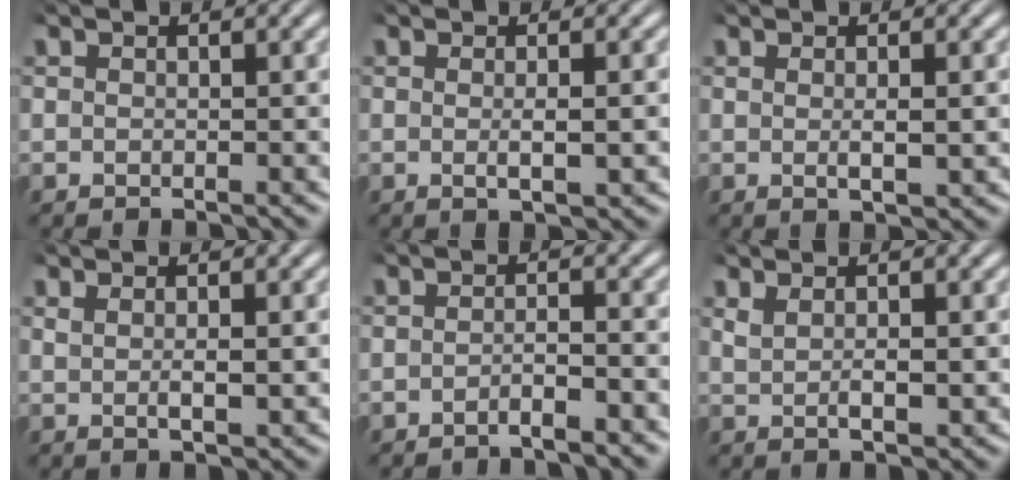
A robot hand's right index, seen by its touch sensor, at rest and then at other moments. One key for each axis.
{"total": 1.7, "fx": -0.3, "fy": -0.2, "fz": 1.6, "tx": -0.030, "ty": -0.005, "tz": -0.002}
{"total": 1.6, "fx": 0.1, "fy": -0.3, "fz": 1.6, "tx": -0.026, "ty": -0.005, "tz": 0.005}
{"total": 1.7, "fx": 0.4, "fy": -0.2, "fz": 1.7, "tx": -0.026, "ty": -0.004, "tz": 0.015}
{"total": 1.8, "fx": -1.5, "fy": -0.1, "fz": 1.1, "tx": -0.016, "ty": -0.002, "tz": -0.030}
{"total": 1.8, "fx": 0.7, "fy": 0.3, "fz": 1.7, "tx": -0.031, "ty": -0.005, "tz": 0.021}